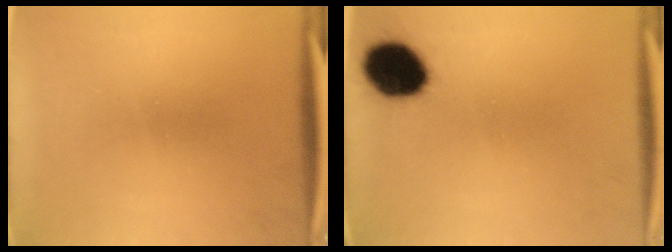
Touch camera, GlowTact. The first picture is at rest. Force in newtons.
{"total": 12.0}